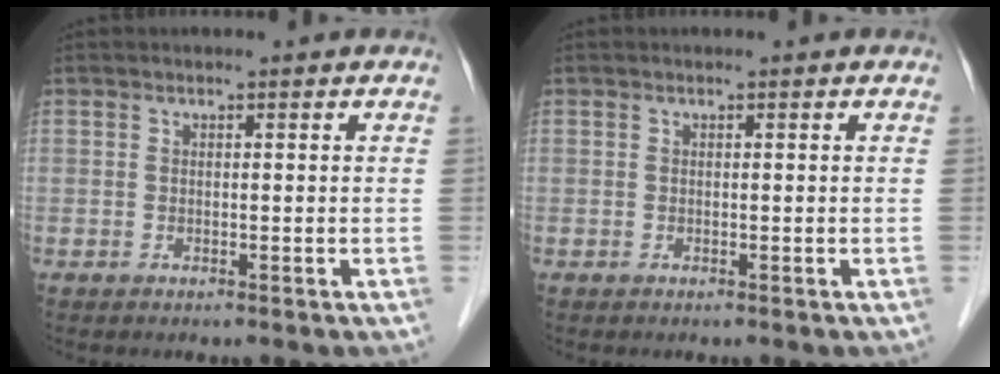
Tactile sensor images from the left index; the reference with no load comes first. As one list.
[{"total": 0.0}]